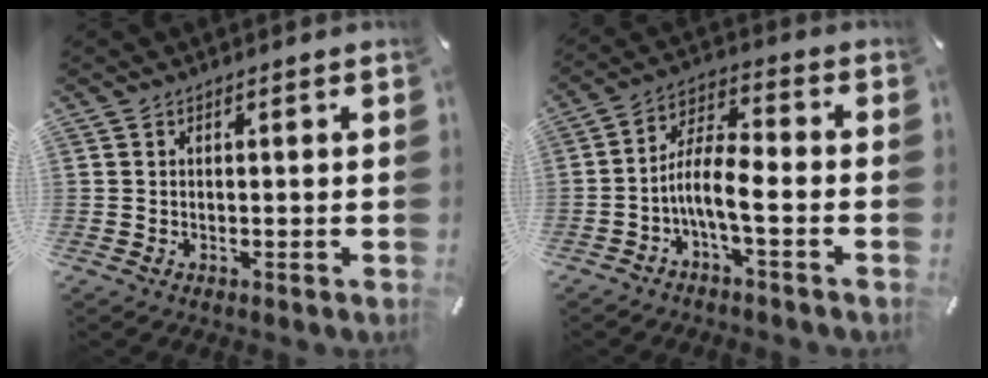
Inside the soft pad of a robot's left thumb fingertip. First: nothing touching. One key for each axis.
{"total": 9.2, "fx": -3.5, "fy": 3.3, "fz": 7.8, "tx": -0.156, "ty": 0.004, "tz": -0.065}